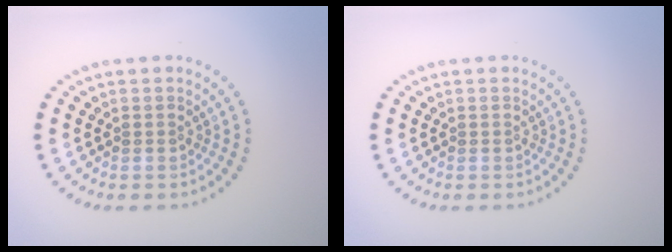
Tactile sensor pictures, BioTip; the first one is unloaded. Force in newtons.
{"total": 0.0}